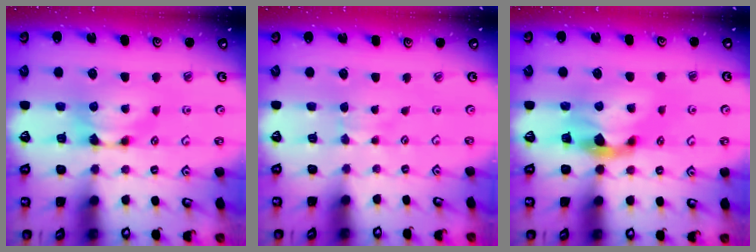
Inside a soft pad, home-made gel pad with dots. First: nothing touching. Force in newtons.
{"total": 2.4, "press": 2.4, "slide": 0.4}
{"total": 2.3, "press": 1.9, "slide": 1.3}